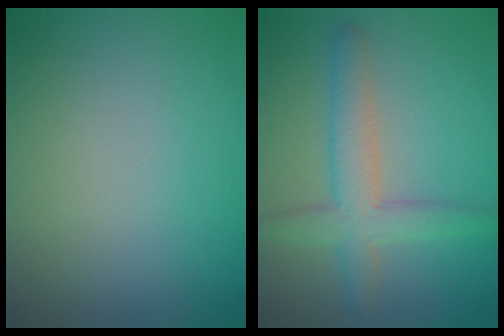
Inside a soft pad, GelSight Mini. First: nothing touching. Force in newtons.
{"total": 4.0, "press": 4.0, "slide": 0.3}